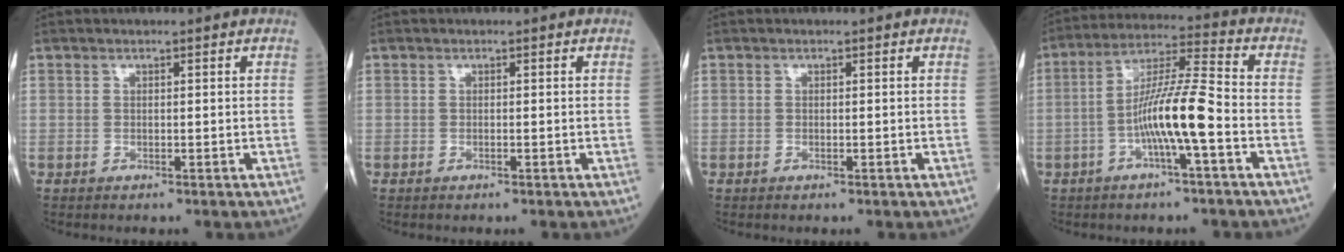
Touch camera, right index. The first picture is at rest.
{"total": 0.0}
{"total": 0.0}
{"total": 10.3, "force": [-3.0, 0.1, 9.8], "torque": [-0.186, 0.013, -0.059]}